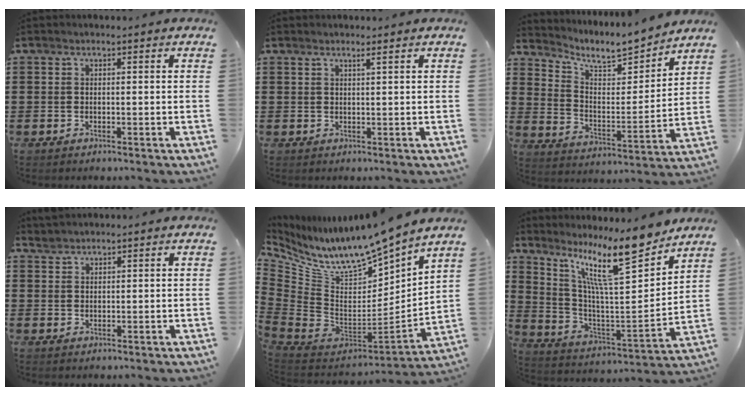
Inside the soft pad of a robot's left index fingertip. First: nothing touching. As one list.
[{"total": 1.1, "force": [0.8, -0.1, 0.7], "torque": [-0.013, -0.002, 0.016]}, {"total": 7.2, "force": [6.6, 1.5, 2.3], "torque": [-0.071, -0.046, 0.112]}, {"total": 1.9, "force": [1.8, 0.6, -0.2], "torque": [-0.002, 0.003, 0.038]}, {"total": 9.9, "force": [8.6, 2.3, 4.4], "torque": [-0.122, -0.085, 0.145]}, {"total": 14.1, "force": [10.5, 2.5, 9.0], "torque": [-0.180, -0.068, 0.171]}]